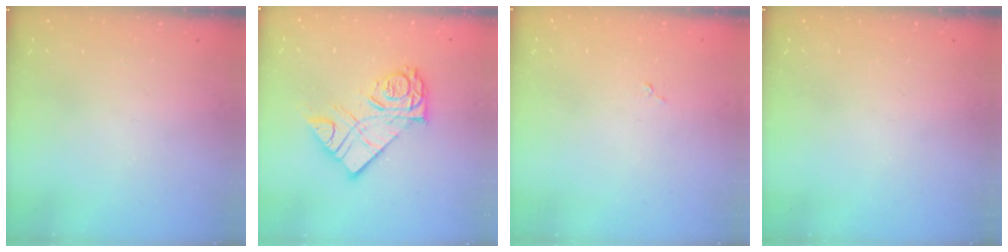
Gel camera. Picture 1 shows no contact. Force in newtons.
{"total": 15.7, "press": 15.6, "slide": 1.2}
{"total": 3.5, "press": 3.5, "slide": 0.1}
{"total": 0.0}